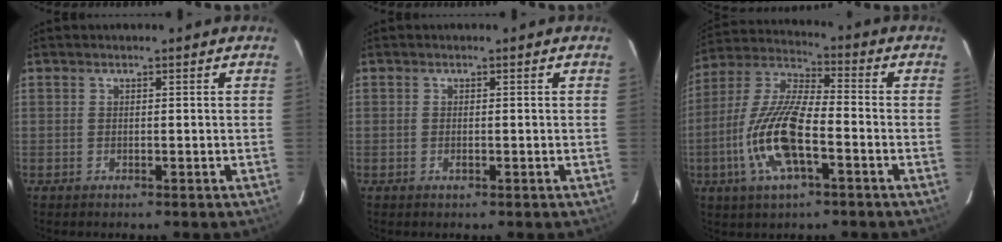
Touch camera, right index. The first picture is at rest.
{"total": 0.8, "force": [-0.2, 0.3, 0.6], "torque": [-0.013, 0.000, -0.004]}
{"total": 15.2, "force": [-5.3, 4.7, 13.5], "torque": [-0.285, -0.006, -0.105]}